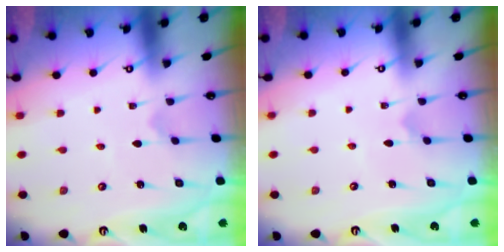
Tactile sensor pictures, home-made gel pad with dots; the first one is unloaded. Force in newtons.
{"total": 2.4, "press": 2.4, "slide": 0.2}